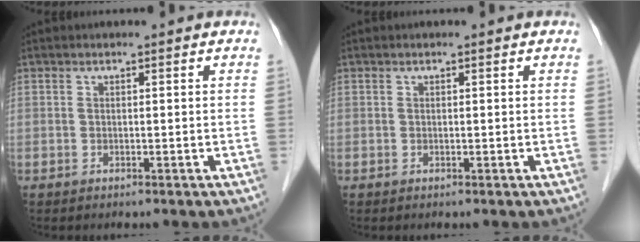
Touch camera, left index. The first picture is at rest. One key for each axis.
{"total": 0.0}